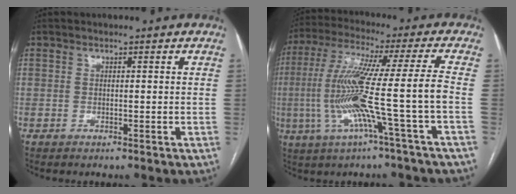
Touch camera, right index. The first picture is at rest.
{"total": 14.3, "force": [-3.4, -1.6, 13.8], "torque": [-0.274, 0.008, -0.068]}